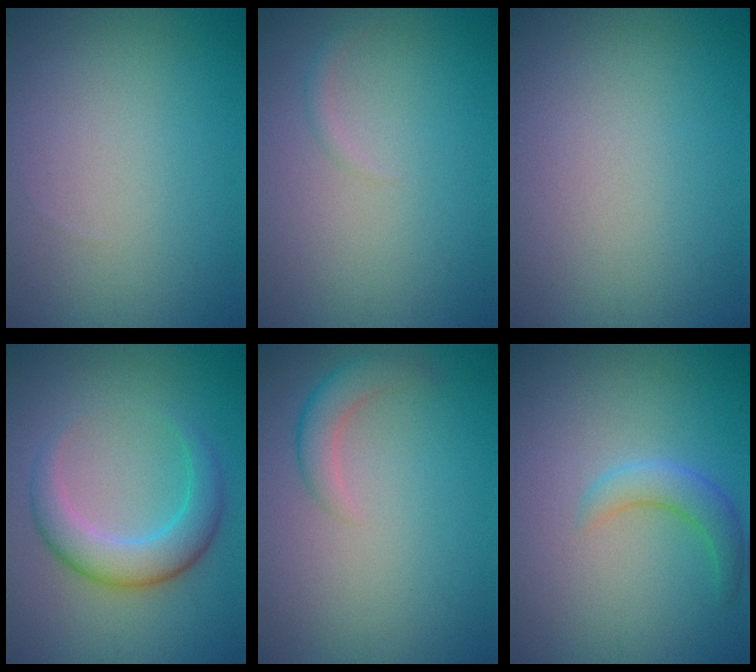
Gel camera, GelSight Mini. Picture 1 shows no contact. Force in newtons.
{"total": 0.7, "press": 0.7, "slide": 0.1}
{"total": 0.0}
{"total": 4.6, "press": 4.6, "slide": 0.1}
{"total": 2.2, "press": 2.2, "slide": 0.1}
{"total": 2.6, "press": 2.6, "slide": 0.1}